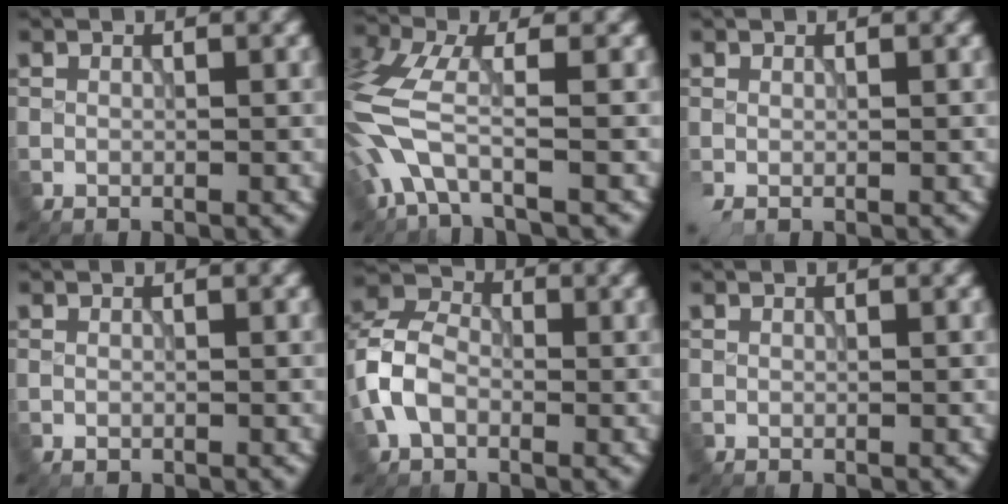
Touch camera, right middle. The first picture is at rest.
{"total": 6.4, "force": [-2.4, 2.4, 5.5], "torque": [-0.147, 0.000, -0.064]}
{"total": 1.0, "force": [0.1, 0.2, 1.0], "torque": [-0.024, -0.001, -0.001]}
{"total": 0.5, "force": [-0.3, 0.3, 0.3], "torque": [-0.008, -0.003, -0.003]}
{"total": 5.5, "force": [-1.3, 4.0, 3.5], "torque": [-0.077, 0.014, -0.039]}
{"total": 0.0}